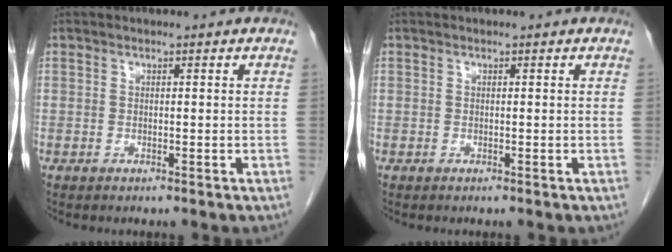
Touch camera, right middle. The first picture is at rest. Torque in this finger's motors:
{"motor_torque": [0.00, 0.00, 0.00, -0.01]}